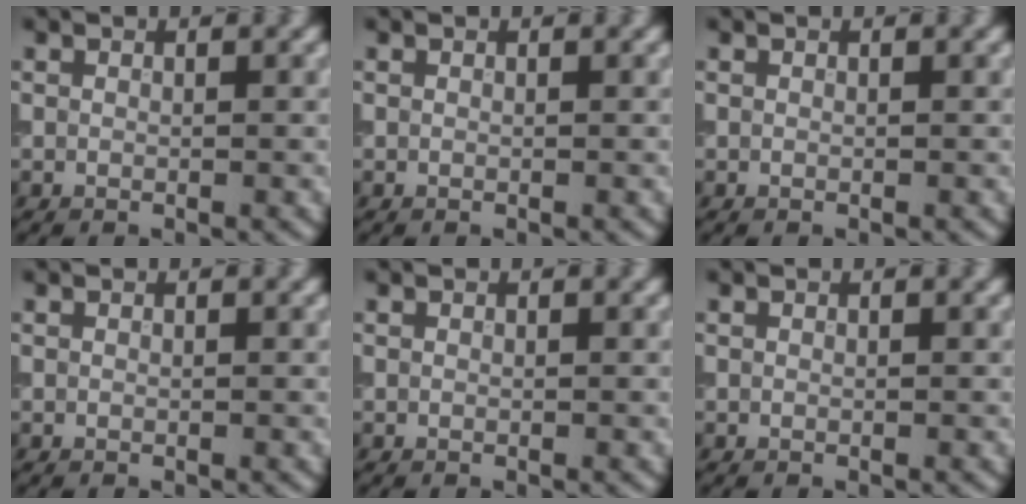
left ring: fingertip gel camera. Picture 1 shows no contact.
{"total": 0.0}
{"total": 0.0}
{"total": 0.0}
{"total": 0.0}
{"total": 0.0}